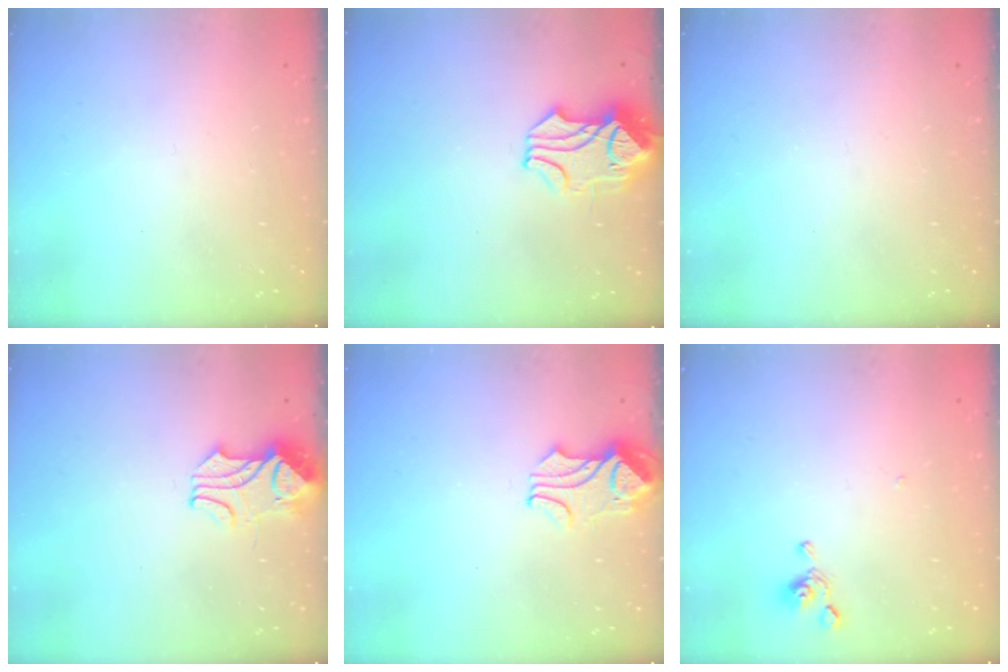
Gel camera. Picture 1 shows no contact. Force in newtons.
{"total": 1.7, "press": 1.2, "slide": 1.3}
{"total": 0.0}
{"total": 2.1, "press": 1.9, "slide": 0.9}
{"total": 2.3, "press": 2.3, "slide": 0.5}
{"total": 3.8, "press": 3.8, "slide": 0.6}